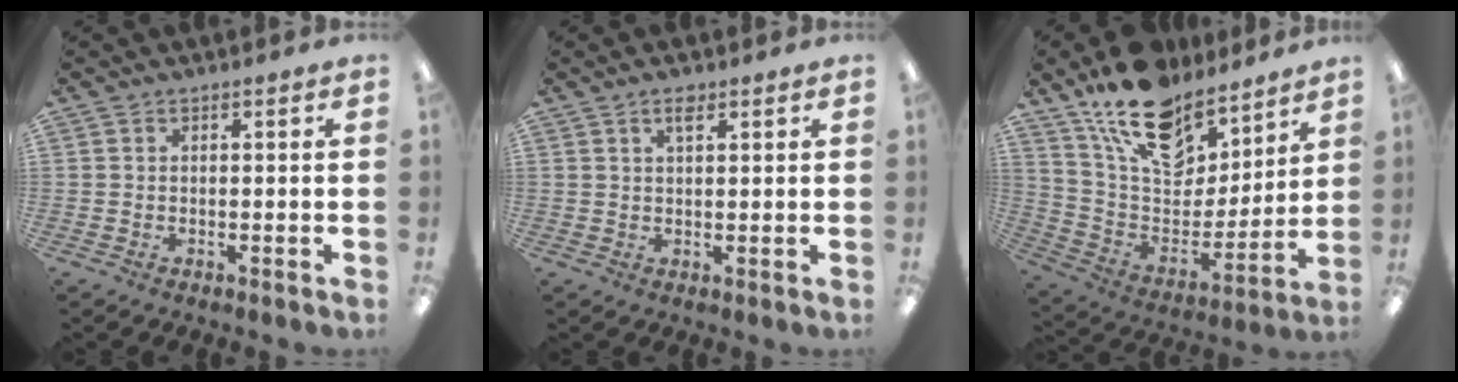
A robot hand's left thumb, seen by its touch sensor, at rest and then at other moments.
{"total": 2.8, "force": [1.8, 1.1, 1.9], "torque": [-0.027, -0.003, 0.029]}
{"total": 19.7, "force": [14.9, 9.5, 8.7], "torque": [-0.169, -0.098, 0.271]}